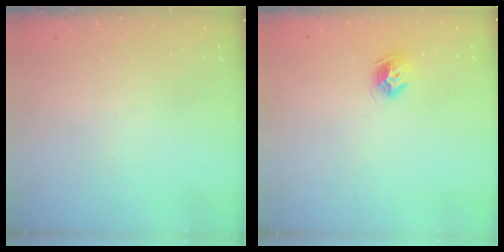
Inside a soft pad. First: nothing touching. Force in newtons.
{"total": 8.0, "press": 7.9, "slide": 0.5}